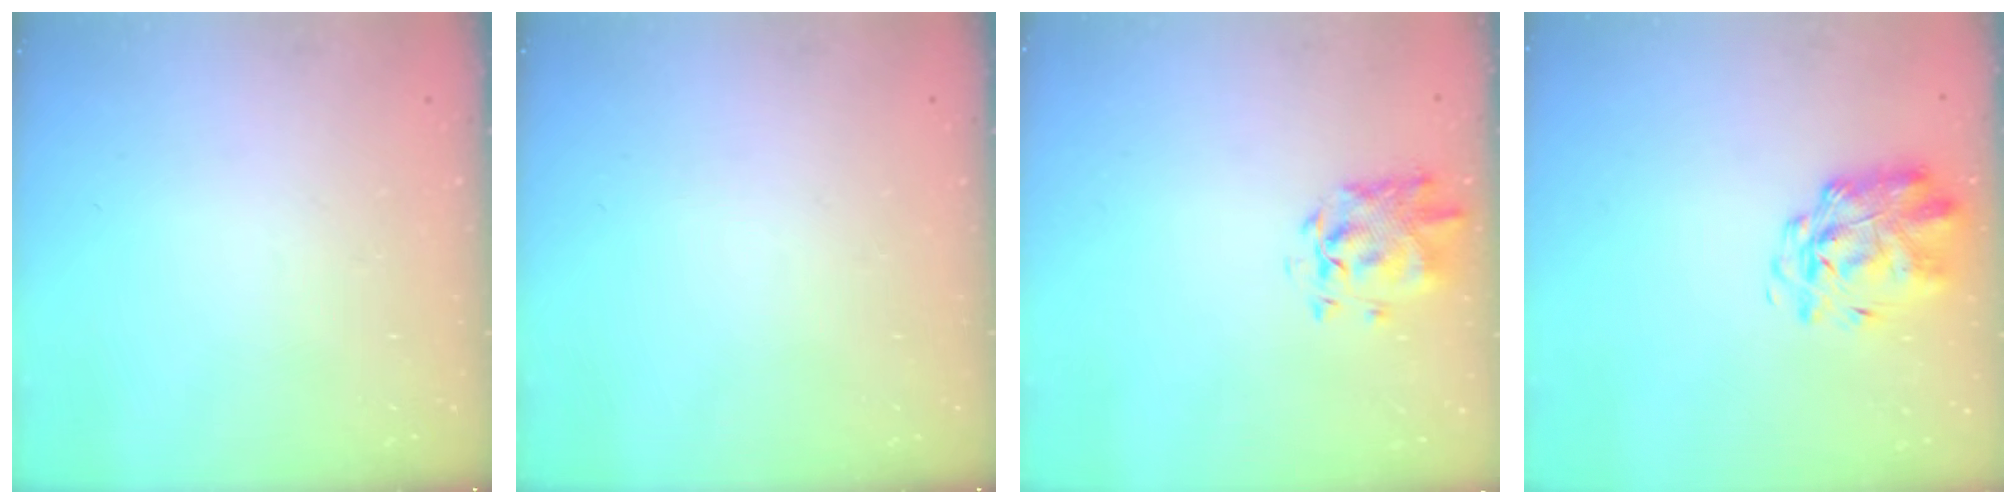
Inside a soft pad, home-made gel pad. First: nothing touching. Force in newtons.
{"total": 0.0}
{"total": 2.1, "press": 2.1, "slide": 0.6}
{"total": 2.9, "press": 2.8, "slide": 0.8}